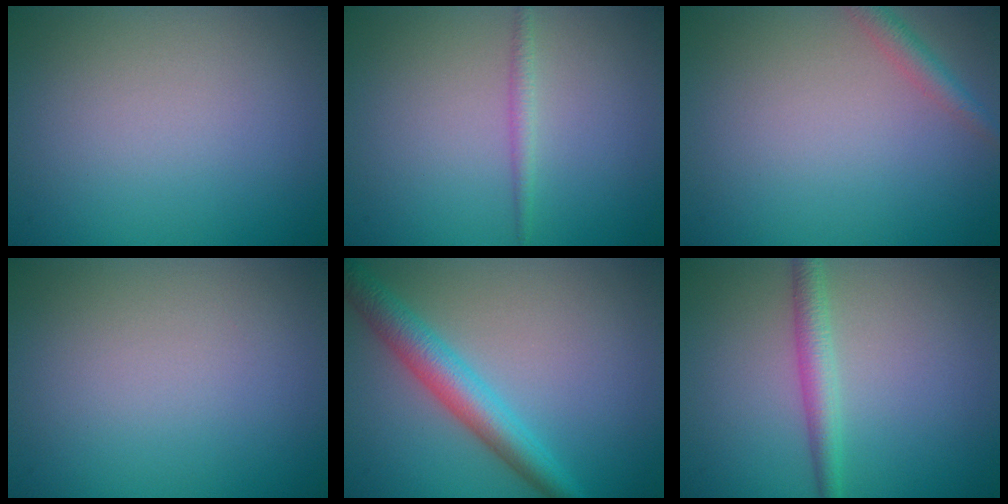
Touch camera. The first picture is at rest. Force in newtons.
{"total": 1.0, "press": 1.0, "slide": 0.0}
{"total": 1.8, "press": 1.8, "slide": 0.1}
{"total": 0.0}
{"total": 4.4, "press": 4.4, "slide": 0.1}
{"total": 2.4, "press": 2.4, "slide": 0.0}